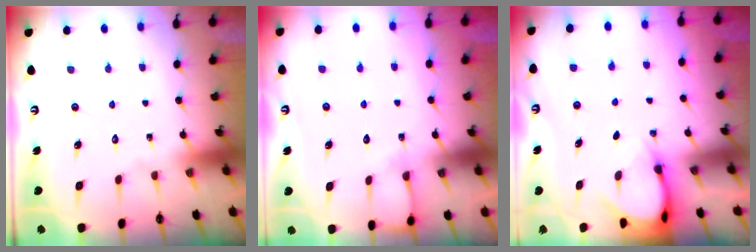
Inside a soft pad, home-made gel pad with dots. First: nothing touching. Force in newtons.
{"total": 3.1, "press": 3.1, "slide": 0.4}
{"total": 3.9, "press": 3.9, "slide": 0.4}